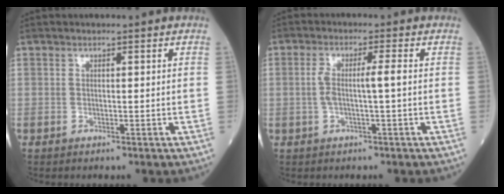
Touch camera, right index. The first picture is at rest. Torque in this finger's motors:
{"motor_torque": [0.64, 0.15, 0.42, 0.12]}